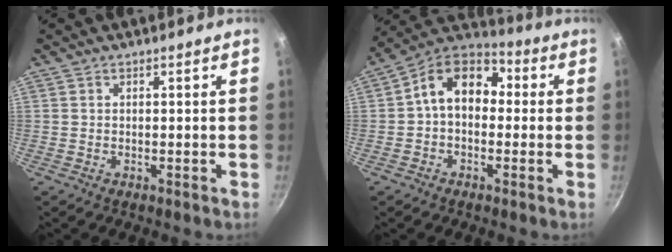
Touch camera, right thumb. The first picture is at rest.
{"total": 12.2, "force": [0.7, 8.6, 8.6], "torque": [-0.111, 0.039, -0.007]}